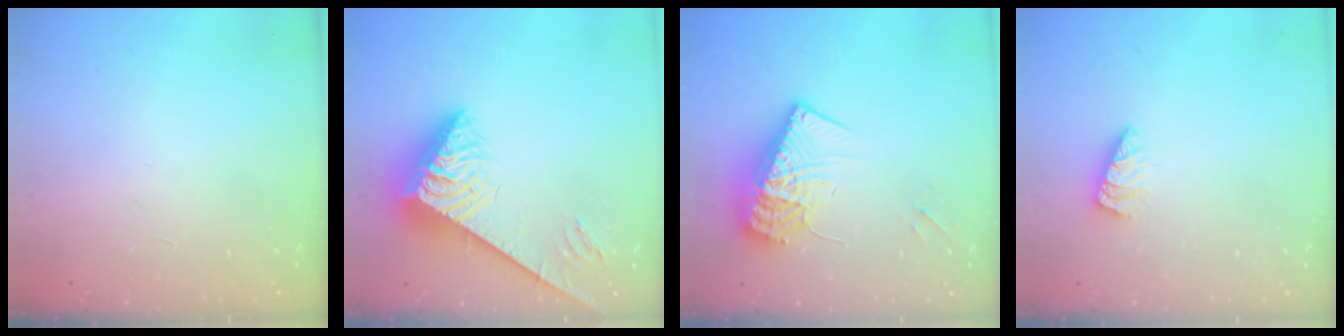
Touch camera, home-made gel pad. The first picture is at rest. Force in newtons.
{"total": 6.7, "press": 6.6, "slide": 0.8}
{"total": 18.0, "press": 17.9, "slide": 1.3}
{"total": 1.3, "press": 1.3, "slide": 0.2}